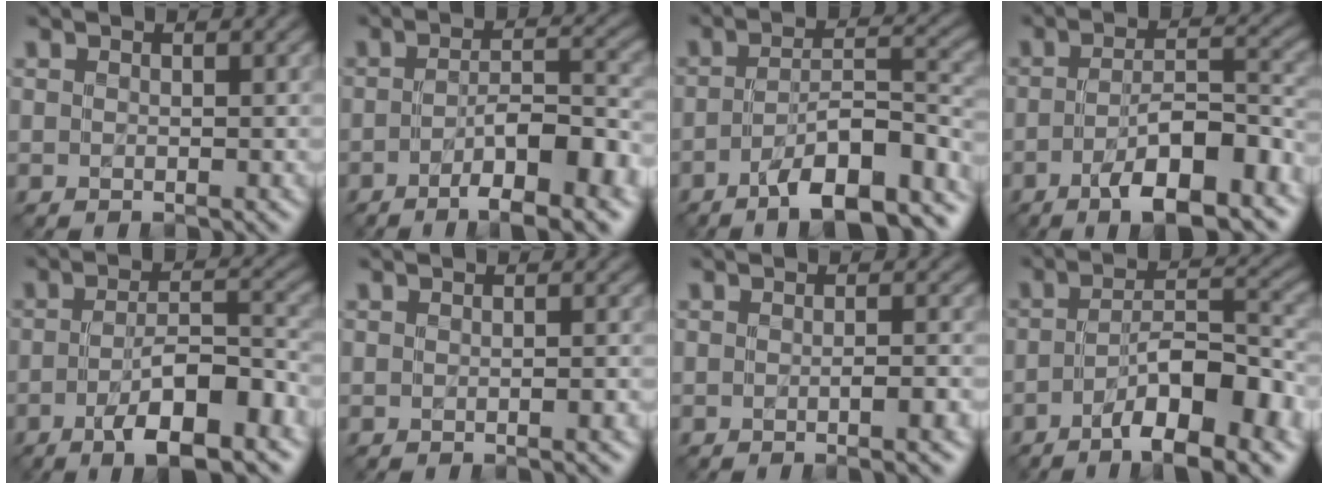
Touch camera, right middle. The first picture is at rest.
{"total": 7.8, "force": [-3.8, 2.0, 6.5], "torque": [-0.098, 0.009, -0.059]}
{"total": 11.1, "force": [-6.9, 3.6, 7.8], "torque": [-0.118, 0.005, -0.103]}
{"total": 9.3, "force": [-4.8, 3.1, 7.4], "torque": [-0.112, 0.005, -0.074]}
{"total": 8.4, "force": [-4.2, 2.5, 6.8], "torque": [-0.111, 0.008, -0.066]}
{"total": 1.4, "force": [-0.5, 0.5, 1.2], "torque": [-0.001, 0.008, -0.008]}
{"total": 2.8, "force": [-0.9, 0.8, 2.5], "torque": [-0.024, 0.006, -0.009]}
{"total": 9.0, "force": [-4.0, 2.6, 7.6], "torque": [-0.115, 0.015, -0.065]}